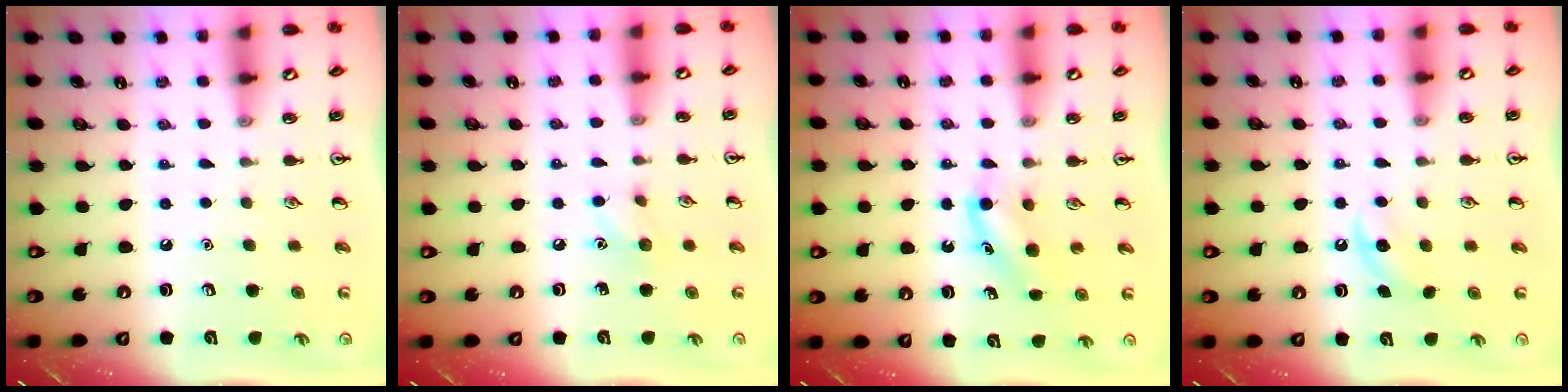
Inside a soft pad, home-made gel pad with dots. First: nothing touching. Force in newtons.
{"total": 6.1, "press": 5.8, "slide": 1.9}
{"total": 5.2, "press": 5.0, "slide": 1.4}
{"total": 3.7, "press": 3.5, "slide": 1.2}